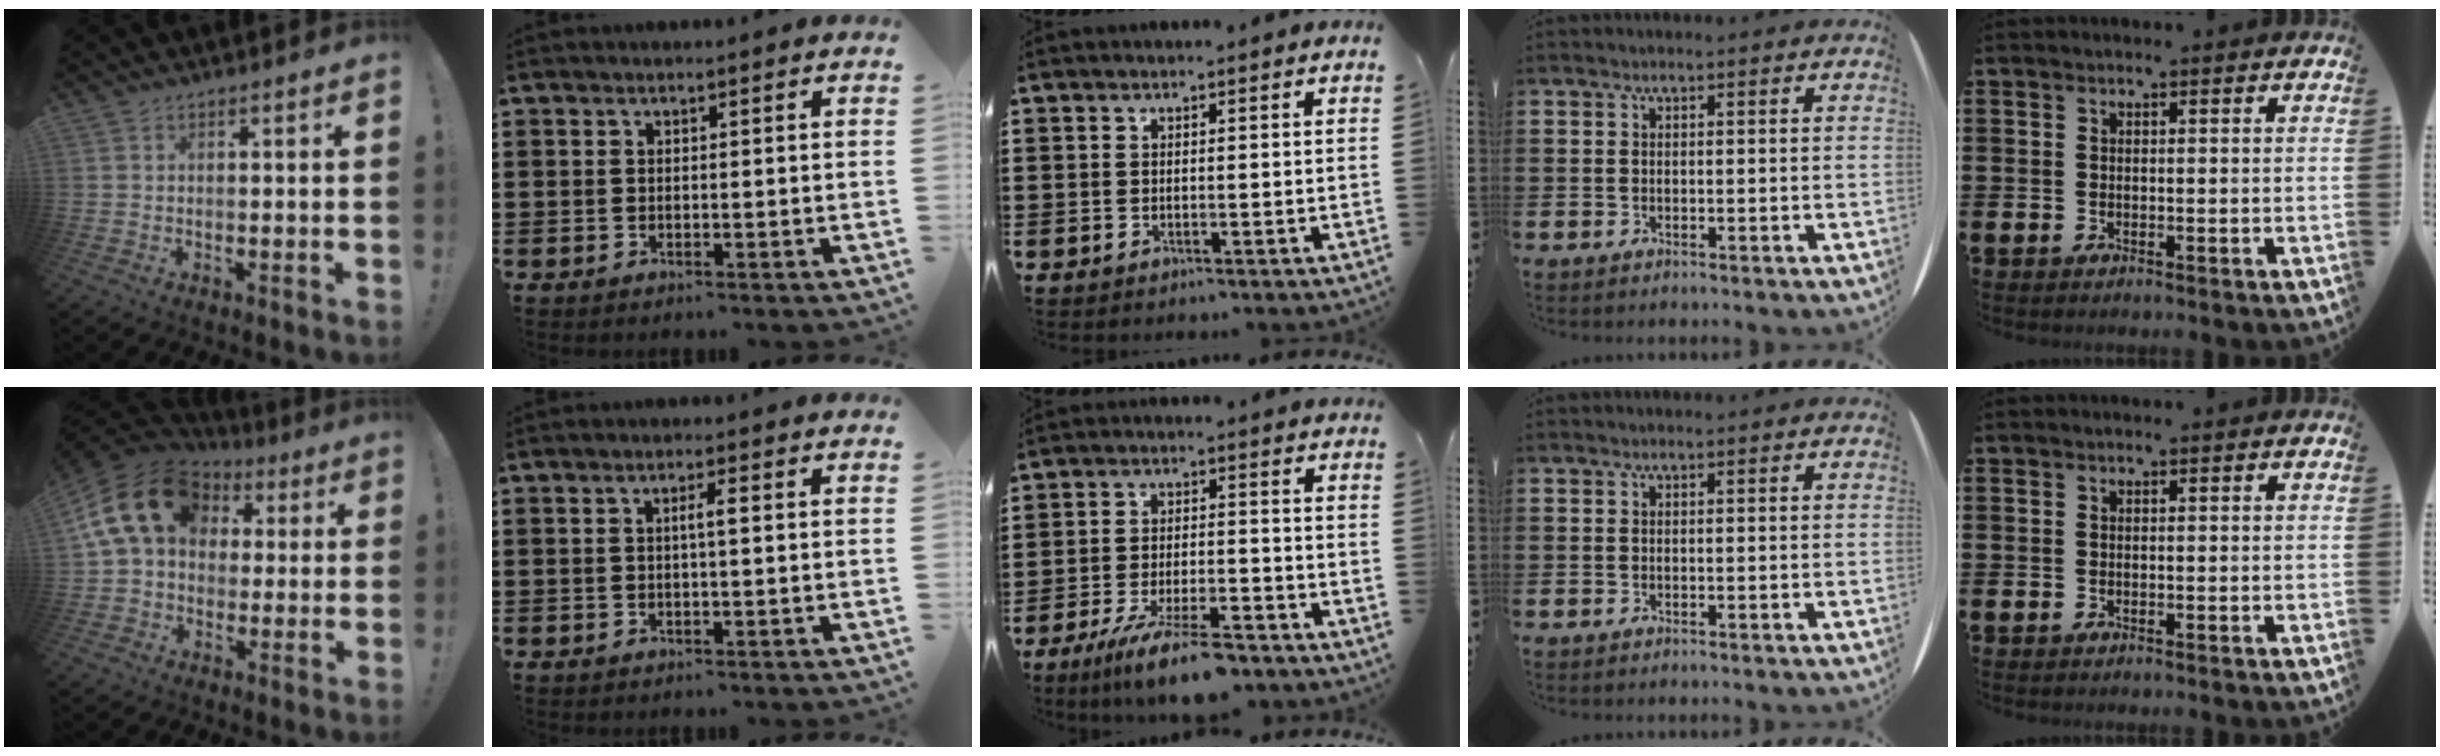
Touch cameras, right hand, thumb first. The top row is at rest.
{"thumb": {"total": 17.6, "force": [4.8, 12.8, 11.1], "torque": [-0.192, -0.005, 0.087]}, "index": {"total": 2.0, "force": [0.1, 0.1, 2.0], "torque": [-0.037, 0.001, 0.000]}, "middle": {"total": 8.8, "force": [-6.7, 1.4, 5.5], "torque": [-0.105, -0.001, -0.123]}}